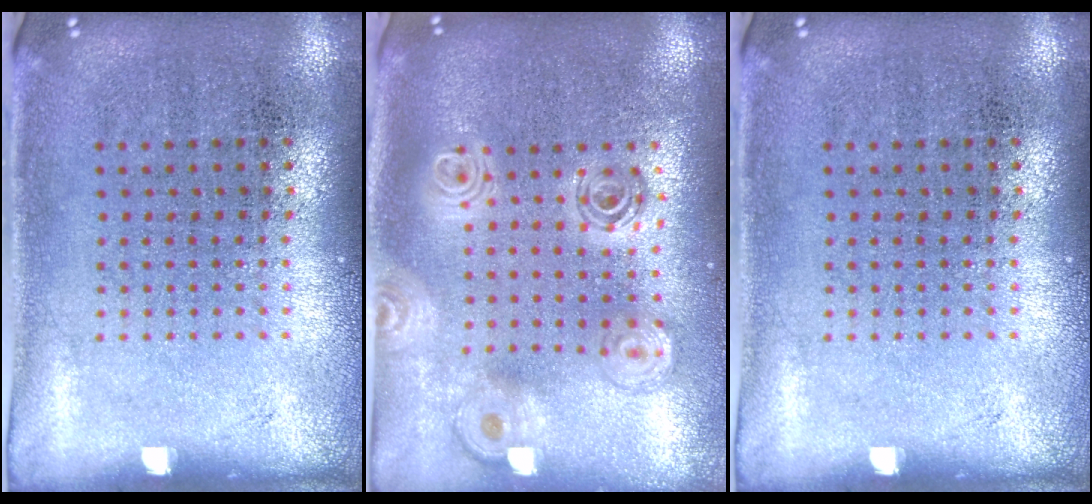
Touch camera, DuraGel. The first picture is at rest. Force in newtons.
{"total": 2.2, "press": 1.8, "slide": 1.3}
{"total": 0.0}